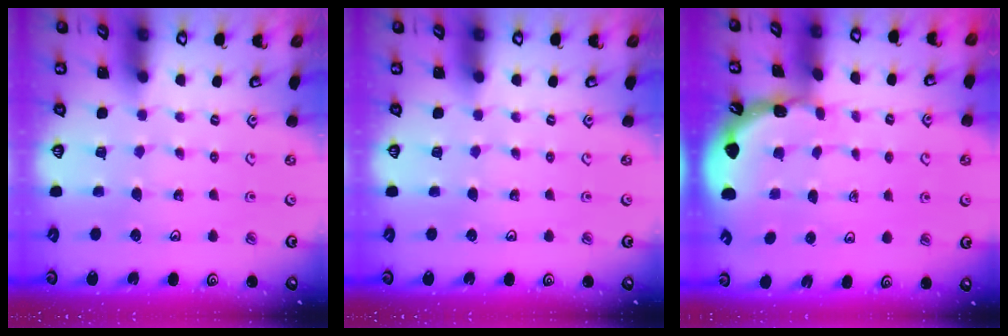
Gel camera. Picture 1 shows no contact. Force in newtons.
{"total": 0.0}
{"total": 1.8, "press": 1.8, "slide": 0.2}